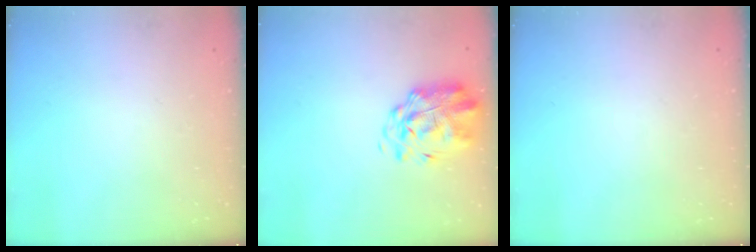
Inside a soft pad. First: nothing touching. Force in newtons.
{"total": 2.7, "press": 2.3, "slide": 1.5}
{"total": 0.0}